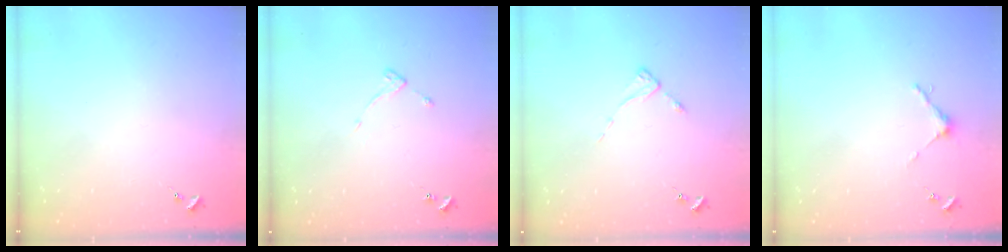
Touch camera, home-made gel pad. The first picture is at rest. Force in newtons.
{"total": 3.7, "press": 3.6, "slide": 0.5}
{"total": 2.2, "press": 2.2, "slide": 0.4}
{"total": 3.7, "press": 3.7, "slide": 0.3}